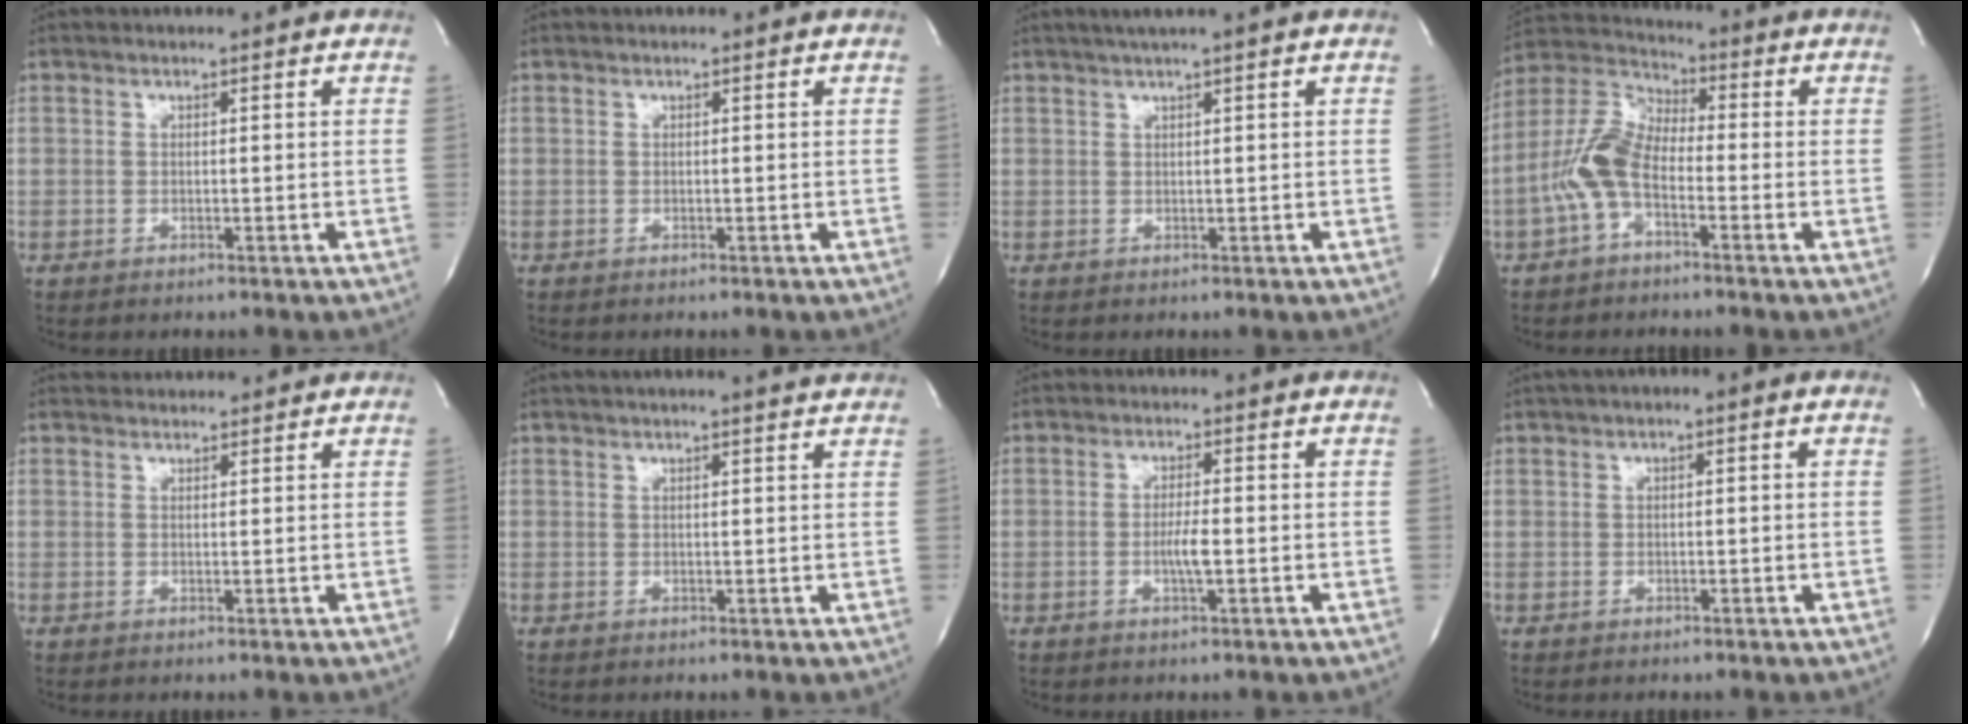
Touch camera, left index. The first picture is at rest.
{"total": 0.0}
{"total": 3.1, "force": [2.2, -0.8, 1.9], "torque": [-0.031, 0.007, 0.041]}
{"total": 8.3, "force": [-3.0, 3.8, 6.8], "torque": [-0.171, 0.016, -0.065]}
{"total": 4.2, "force": [4.1, 0.7, 0.2], "torque": [-0.010, 0.023, 0.056]}
{"total": 8.3, "force": [7.6, -0.2, 3.5], "torque": [-0.054, 0.019, 0.084]}
{"total": 2.6, "force": [-0.8, 0.0, 2.4], "torque": [-0.054, -0.010, -0.013]}
{"total": 1.7, "force": [0.7, 0.4, 1.5], "torque": [-0.027, 0.014, 0.010]}